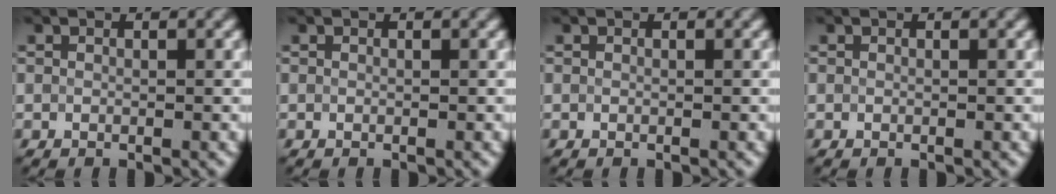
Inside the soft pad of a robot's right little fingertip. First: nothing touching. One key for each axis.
{"total": 0.0}
{"total": 0.0}
{"total": 0.0}